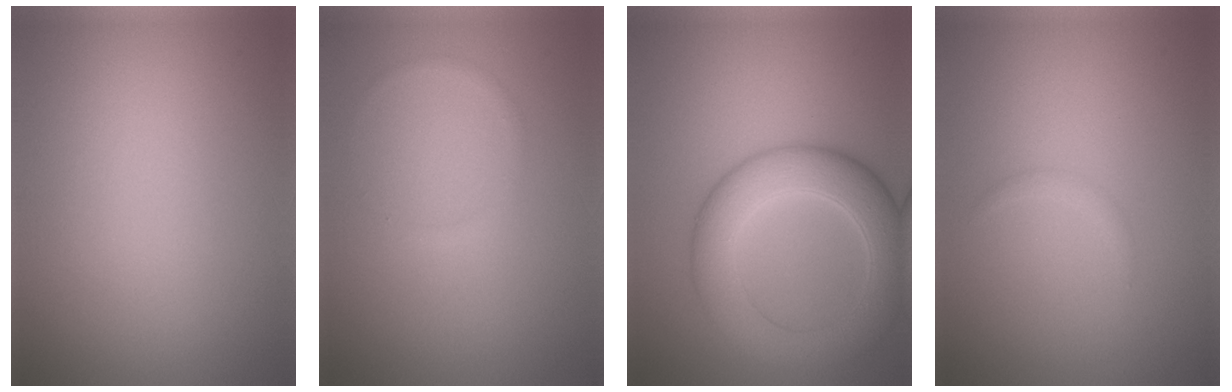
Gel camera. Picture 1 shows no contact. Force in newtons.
{"total": 0.6, "press": 0.6, "slide": 0.1}
{"total": 7.6, "press": 7.6, "slide": 0.3}
{"total": 0.7, "press": 0.7, "slide": 0.1}